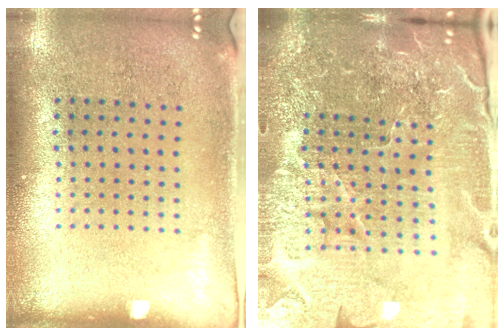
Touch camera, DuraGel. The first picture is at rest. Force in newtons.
{"total": 6.7, "press": 5.9, "slide": 3.1}